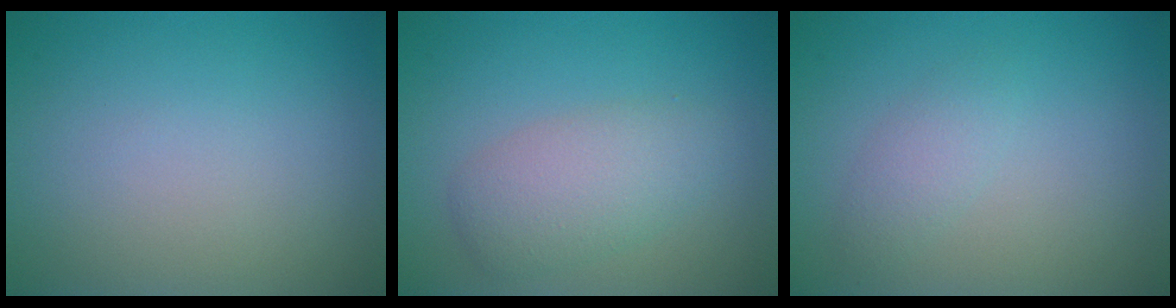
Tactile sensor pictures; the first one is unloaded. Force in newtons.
{"total": 3.8, "press": 3.8, "slide": 0.1}
{"total": 1.6, "press": 1.6, "slide": 0.1}